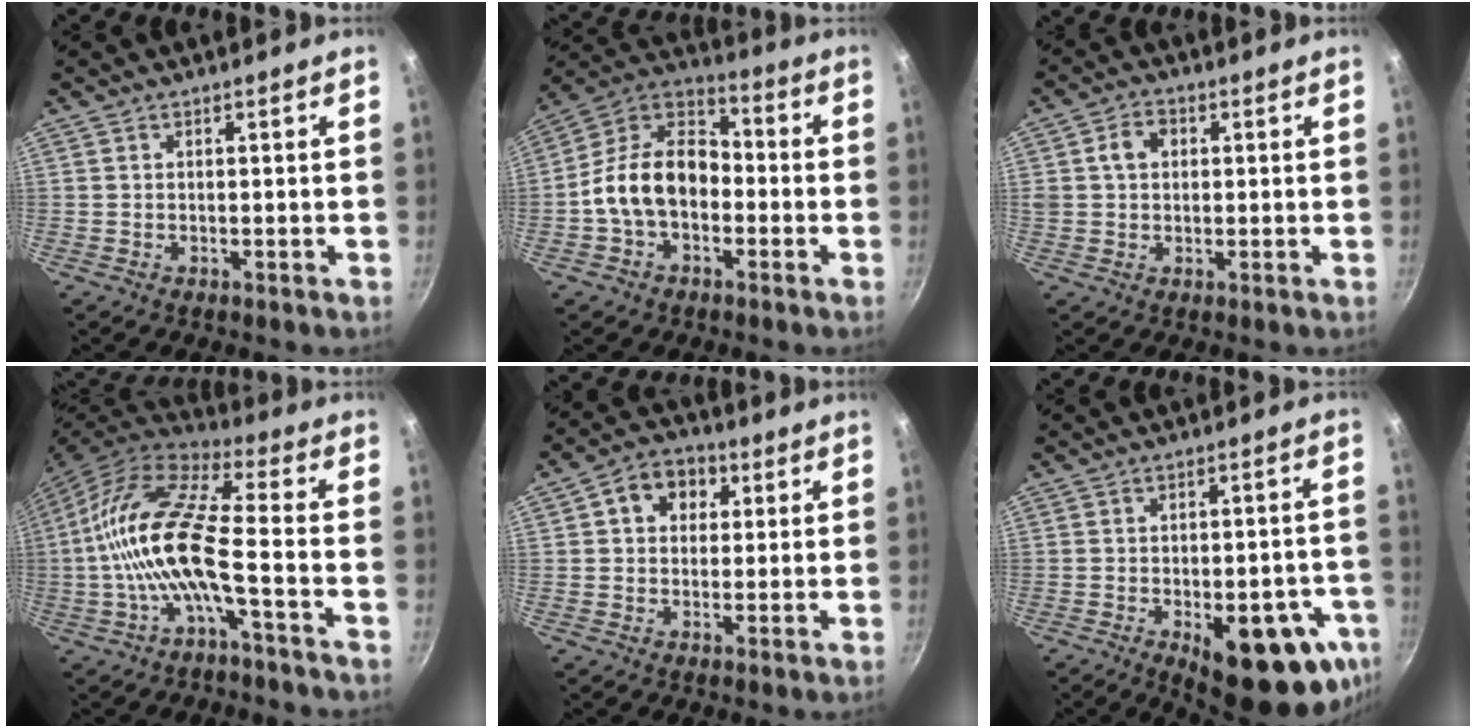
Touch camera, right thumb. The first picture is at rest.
{"total": 14.4, "force": [-2.8, 9.9, 10.0], "torque": [-0.145, 0.052, -0.073]}
{"total": 4.7, "force": [0.9, 3.8, 2.7], "torque": [-0.024, 0.009, 0.010]}
{"total": 15.9, "force": [-3.4, 4.5, 14.8], "torque": [-0.297, 0.040, -0.077]}
{"total": 8.2, "force": [2.4, 6.5, 4.4], "torque": [-0.037, 0.009, 0.023]}
{"total": 19.3, "force": [-7.8, 8.6, 15.5], "torque": [-0.146, 0.012, -0.093]}